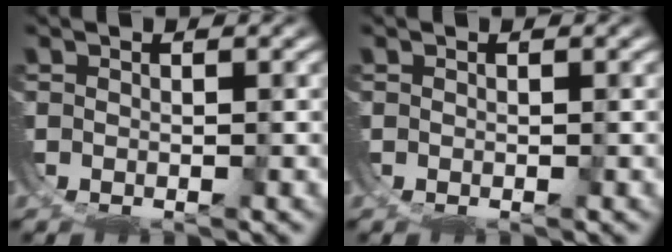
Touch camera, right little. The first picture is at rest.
{"total": 0.0}